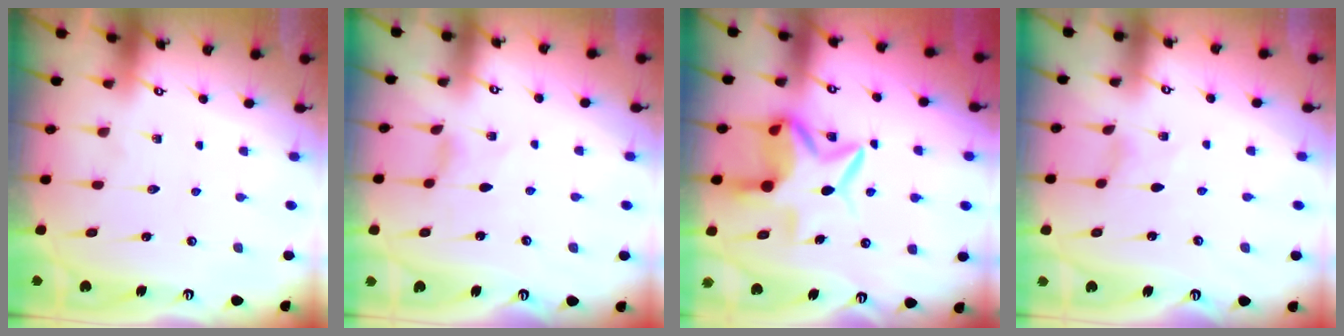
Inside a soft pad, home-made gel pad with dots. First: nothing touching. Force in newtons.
{"total": 0.5, "press": 0.5, "slide": 0.1}
{"total": 8.8, "press": 8.7, "slide": 0.9}
{"total": 0.0}